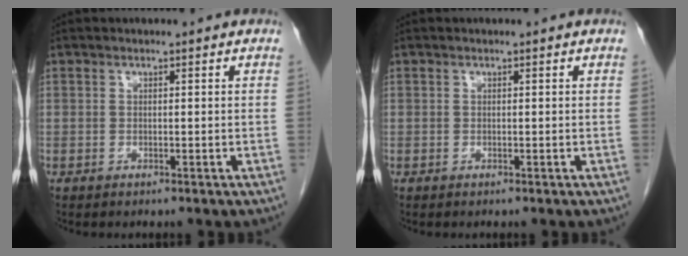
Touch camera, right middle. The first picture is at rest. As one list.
[{"total": 0.0}]